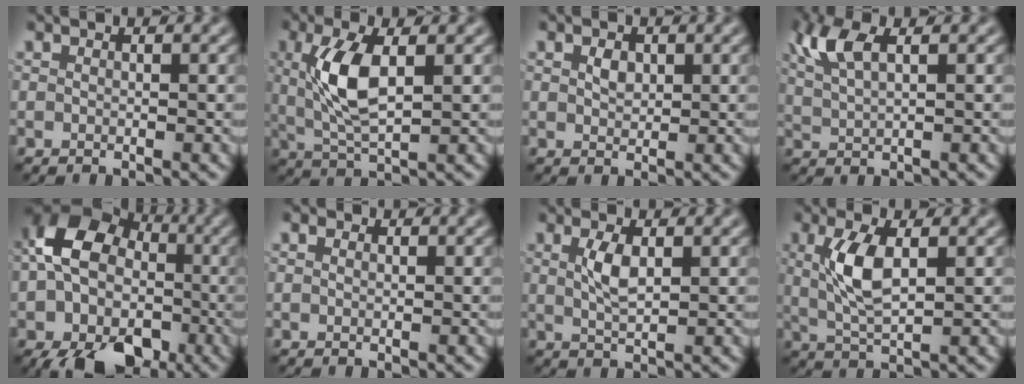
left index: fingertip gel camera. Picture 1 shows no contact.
{"total": 5.6, "force": [0.9, 2.1, 5.1], "torque": [-0.110, 0.006, 0.019]}
{"total": 1.4, "force": [0.5, 1.0, 0.8], "torque": [-0.016, 0.001, 0.009]}
{"total": 4.1, "force": [2.1, 1.4, 3.2], "torque": [-0.079, 0.007, 0.044]}
{"total": 15.6, "force": [-4.4, 12.2, 8.7], "torque": [-0.128, -0.015, -0.100]}
{"total": 0.6, "force": [0.4, 0.3, 0.3], "torque": [-0.011, -0.002, 0.001]}
{"total": 2.5, "force": [0.7, 0.9, 2.2], "torque": [-0.050, 0.002, 0.014]}
{"total": 4.5, "force": [0.9, 1.7, 4.1], "torque": [-0.093, 0.005, 0.018]}